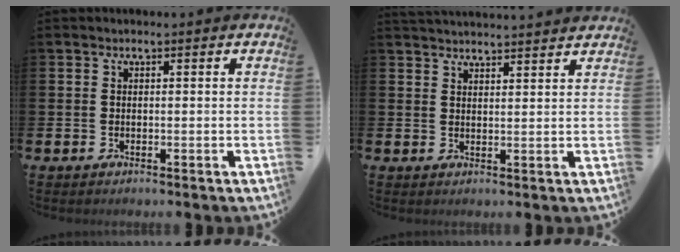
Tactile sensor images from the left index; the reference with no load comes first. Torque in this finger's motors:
{"motor_torque": [-0.06, -1.13, 0.37, 0.06]}